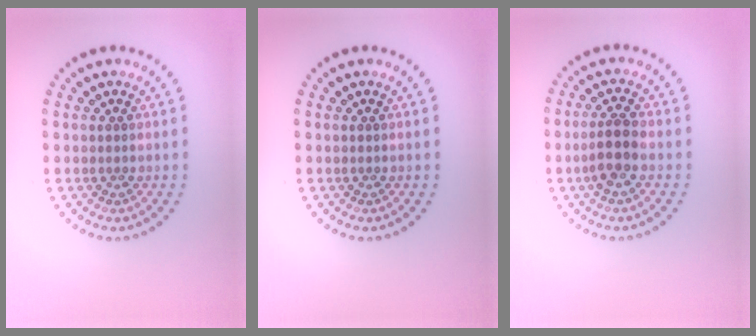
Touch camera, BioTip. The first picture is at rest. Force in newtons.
{"total": 0.0}
{"total": 2.6, "press": 2.4, "slide": 1.1}